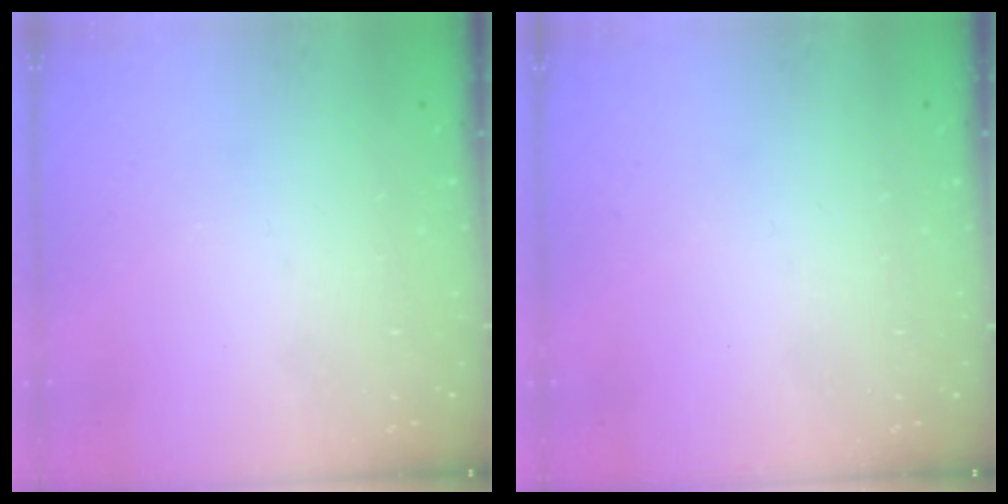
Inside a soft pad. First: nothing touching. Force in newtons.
{"total": 0.0}